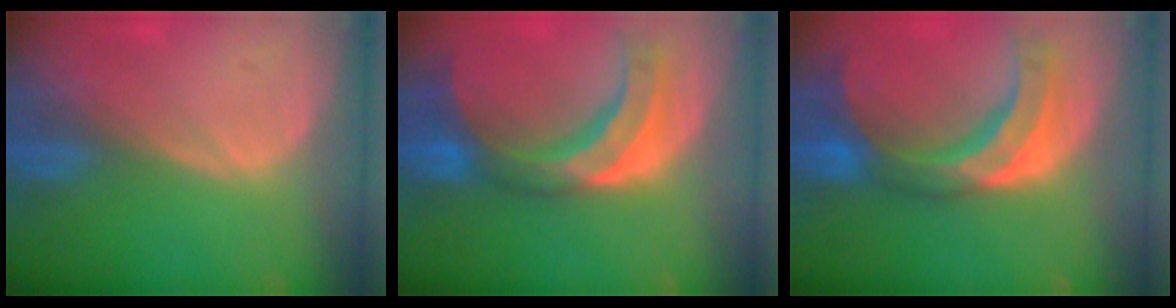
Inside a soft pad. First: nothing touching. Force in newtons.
{"total": 10.6, "press": 9.3, "slide": 5.0}
{"total": 11.1, "press": 9.5, "slide": 5.7}